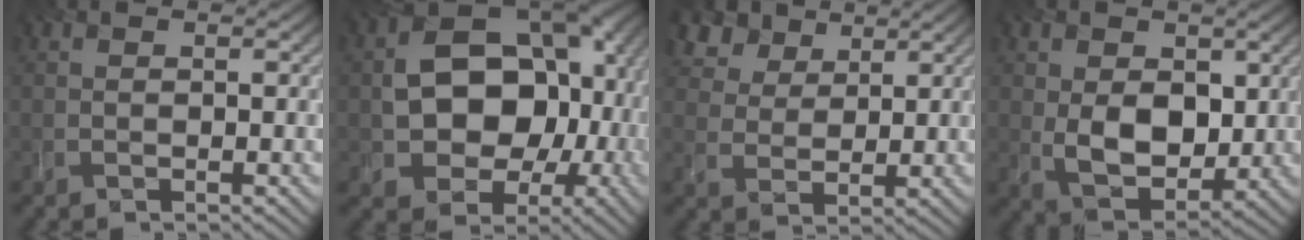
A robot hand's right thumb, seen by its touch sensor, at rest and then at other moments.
{"total": 14.9, "force": [-0.6, 10.9, 10.1], "torque": [-0.151, -0.018, -0.006]}
{"total": 6.4, "force": [4.4, 3.8, 2.5], "torque": [-0.065, 0.008, 0.087]}
{"total": 7.5, "force": [1.0, 5.4, 5.1], "torque": [-0.109, -0.016, 0.020]}